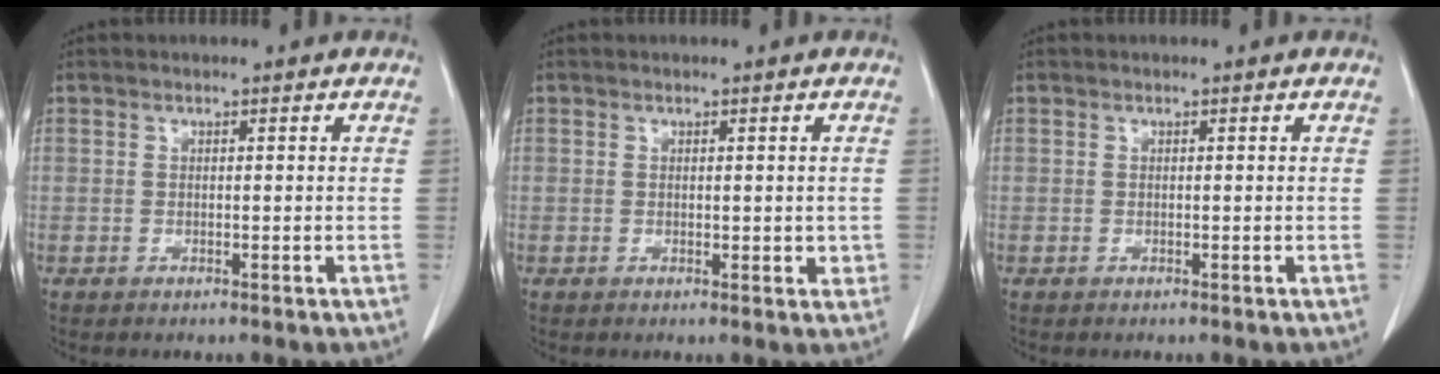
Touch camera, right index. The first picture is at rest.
{"total": 2.0, "force": [0.2, 1.2, 1.6], "torque": [-0.015, -0.001, 0.007]}
{"total": 0.0}